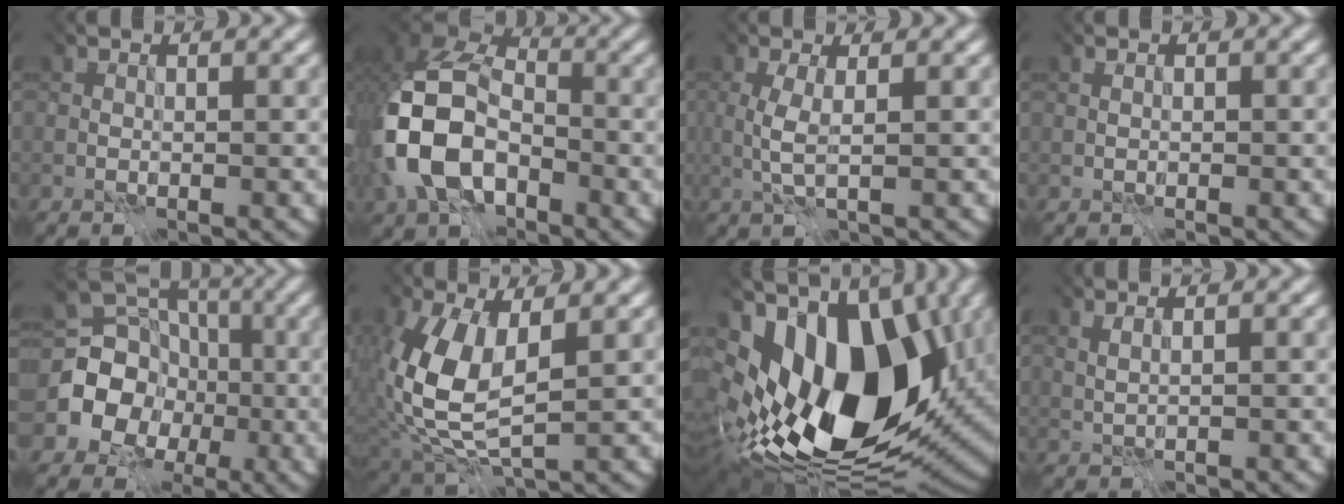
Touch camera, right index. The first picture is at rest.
{"total": 9.7, "force": [-5.3, 5.7, 5.8], "torque": [-0.147, -0.025, -0.081]}
{"total": 2.4, "force": [-1.7, -0.1, 1.7], "torque": [-0.061, -0.014, -0.008]}
{"total": 0.9, "force": [0.4, 0.5, 0.5], "torque": [-0.007, 0.007, 0.007]}
{"total": 6.3, "force": [-3.9, 4.7, 1.6], "torque": [-0.028, -0.020, -0.060]}
{"total": 8.1, "force": [-1.0, 4.1, 6.9], "torque": [-0.172, -0.028, 0.013]}
{"total": 17.5, "force": [-1.1, 9.7, 14.5], "torque": [-0.302, -0.030, 0.019]}
{"total": 2.3, "force": [1.5, 0.7, 1.6], "torque": [-0.021, 0.015, 0.024]}